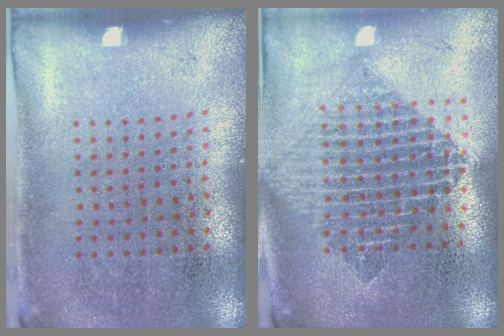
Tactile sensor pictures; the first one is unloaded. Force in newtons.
{"total": 1.9, "press": 1.6, "slide": 1.1}